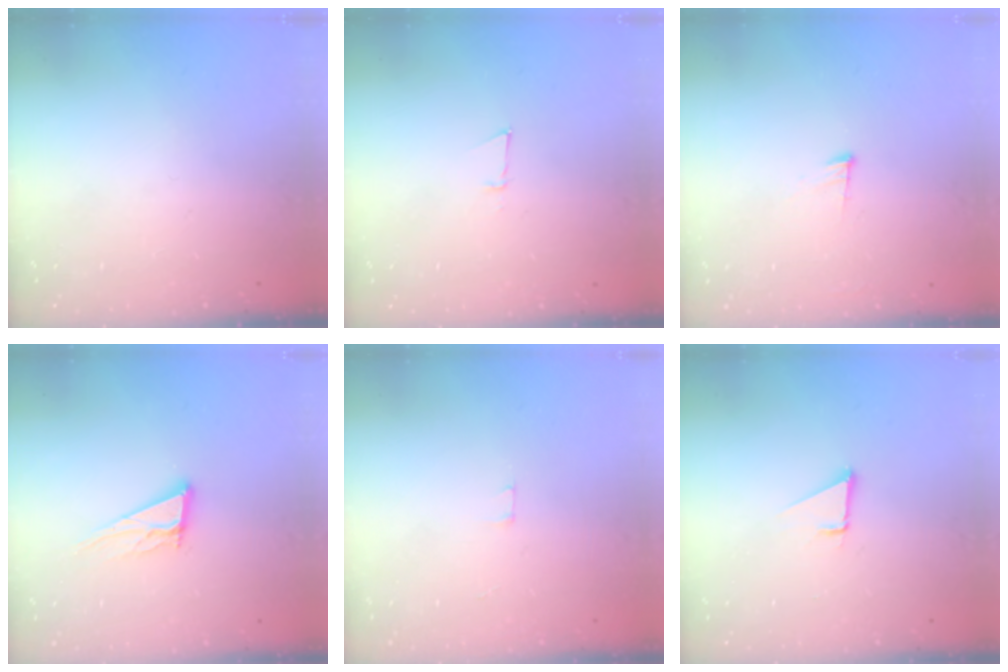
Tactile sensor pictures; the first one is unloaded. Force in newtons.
{"total": 3.3, "press": 3.3, "slide": 0.6}
{"total": 6.5, "press": 6.4, "slide": 1.4}
{"total": 11.5, "press": 11.2, "slide": 2.6}
{"total": 1.8, "press": 1.8, "slide": 0.1}
{"total": 1.9, "press": 1.9, "slide": 0.1}